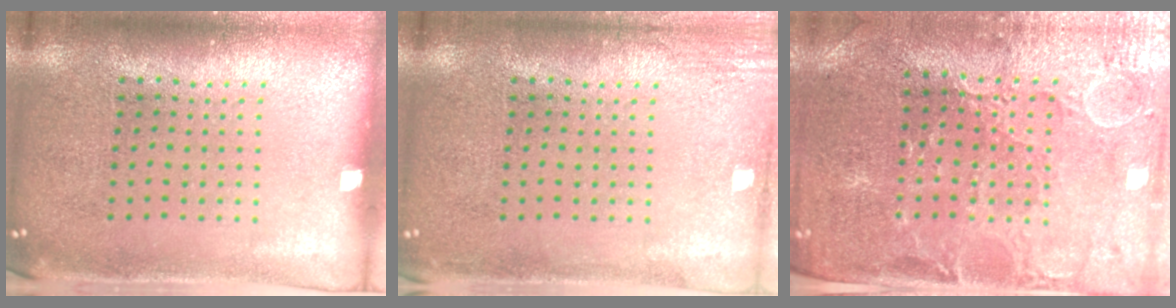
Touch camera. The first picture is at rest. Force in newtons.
{"total": 1.8, "press": 1.8, "slide": 0.2}
{"total": 1.3, "press": 1.3, "slide": 0.4}